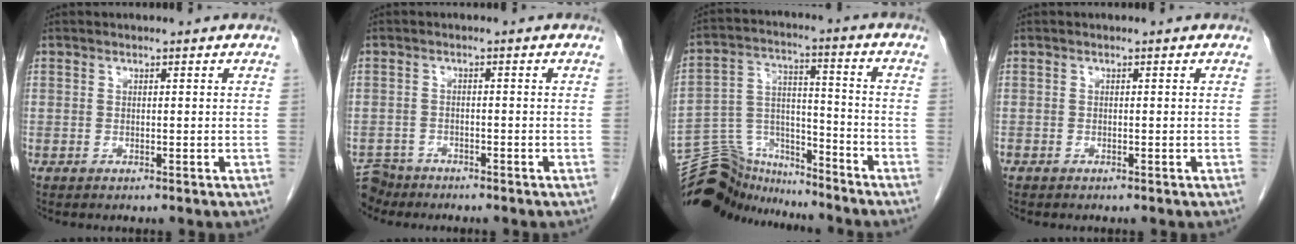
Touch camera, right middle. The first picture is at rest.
{"total": 4.0, "force": [-3.7, 1.6, -0.4], "torque": [0.008, -0.007, -0.068]}
{"total": 12.3, "force": [-12.0, 2.8, 0.3], "torque": [-0.016, 0.054, -0.212]}
{"total": 0.6, "force": [-0.5, 0.3, 0.1], "torque": [-0.010, 0.001, -0.012]}